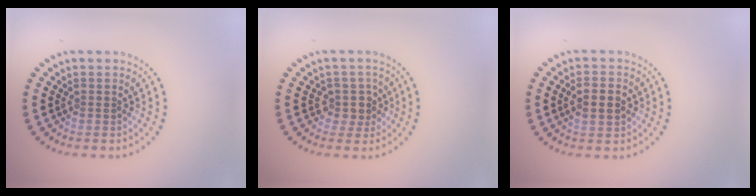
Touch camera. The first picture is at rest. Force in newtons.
{"total": 2.0, "press": 1.6, "slide": 1.3}
{"total": 2.7, "press": 2.6, "slide": 0.3}